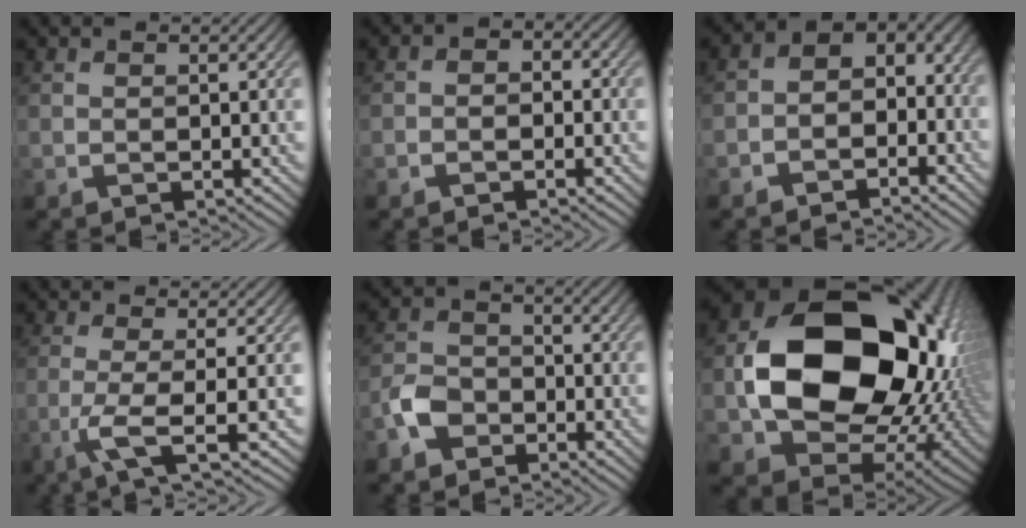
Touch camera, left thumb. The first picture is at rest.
{"total": 1.9, "force": [-0.9, 1.5, 0.8], "torque": [-0.008, 0.002, -0.022]}
{"total": 6.3, "force": [-2.4, 4.2, 4.0], "torque": [-0.054, -0.003, -0.050]}
{"total": 4.7, "force": [-1.4, 0.7, 4.4], "torque": [-0.080, -0.001, -0.041]}
{"total": 4.8, "force": [-2.7, 3.4, 2.0], "torque": [-0.048, 0.000, -0.064]}
{"total": 19.3, "force": [1.4, 15.0, 12.1], "torque": [-0.230, -0.047, 0.059]}